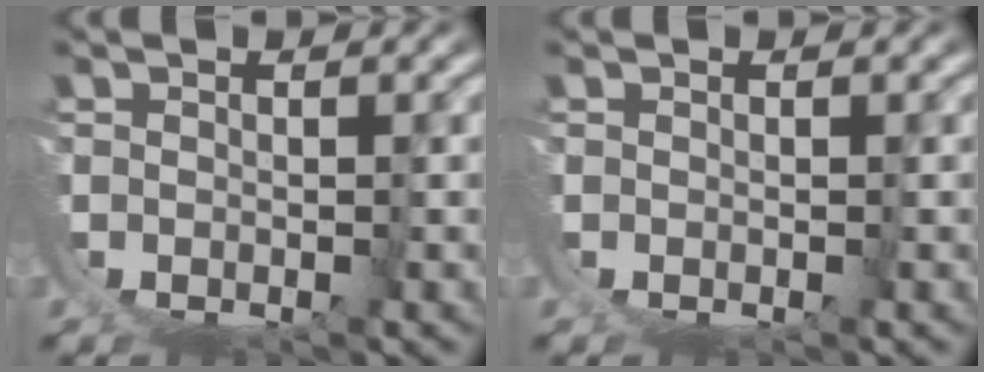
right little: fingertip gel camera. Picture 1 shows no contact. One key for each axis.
{"total": 0.0}